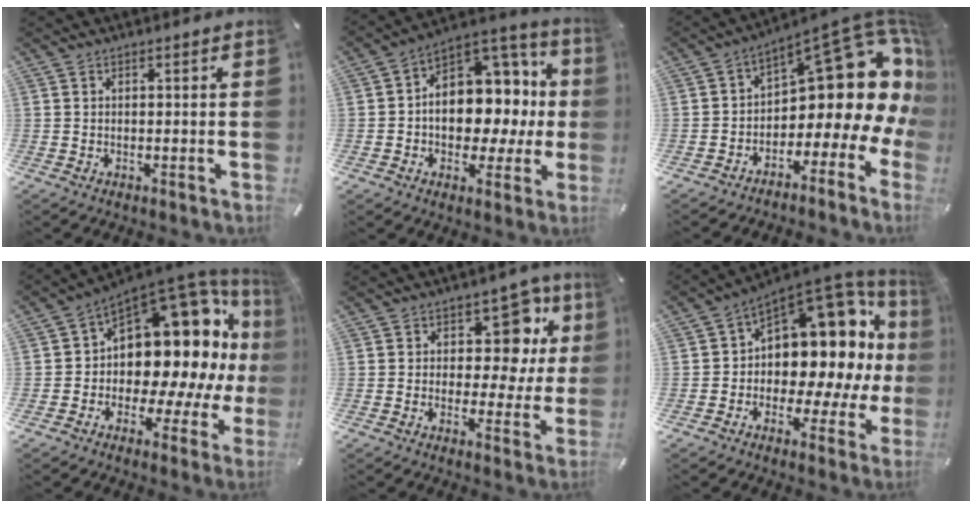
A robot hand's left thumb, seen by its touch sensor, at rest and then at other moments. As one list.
[{"total": 11.7, "force": [-0.3, 9.6, 6.6], "torque": [-0.087, -0.023, 0.004]}, {"total": 15.3, "force": [6.1, 7.9, 11.6], "torque": [-0.129, -0.072, 0.096]}, {"total": 19.2, "force": [5.2, 12.2, 13.8], "torque": [-0.190, -0.073, 0.094]}, {"total": 13.9, "force": [5.1, 8.9, 9.3], "torque": [-0.112, -0.035, 0.089]}, {"total": 14.5, "force": [5.3, 9.6, 9.5], "torque": [-0.111, -0.077, 0.089]}]